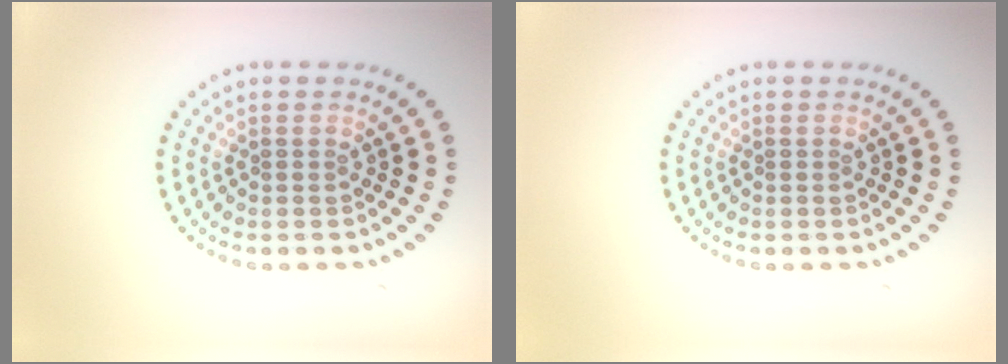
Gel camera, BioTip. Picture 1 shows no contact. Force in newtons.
{"total": 0.0}